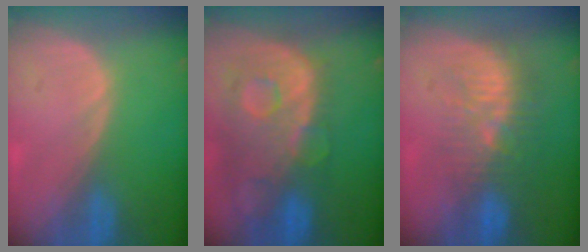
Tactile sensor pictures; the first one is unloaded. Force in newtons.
{"total": 12.9, "press": 10.6, "slide": 7.3}
{"total": 9.3, "press": 8.7, "slide": 3.4}